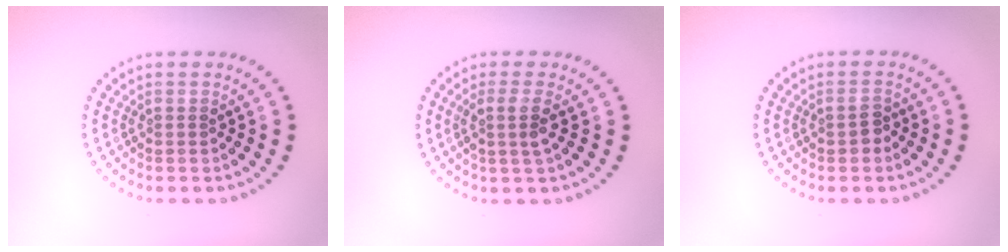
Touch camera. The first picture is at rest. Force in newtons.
{"total": 2.2, "press": 1.8, "slide": 1.2}
{"total": 1.3, "press": 1.2, "slide": 0.3}